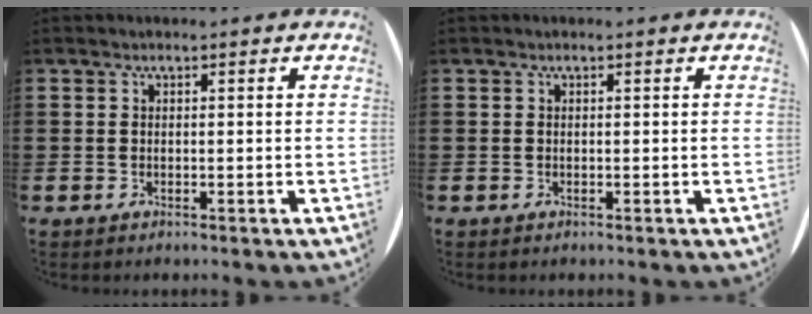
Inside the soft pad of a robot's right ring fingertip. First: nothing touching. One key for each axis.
{"total": 0.0}